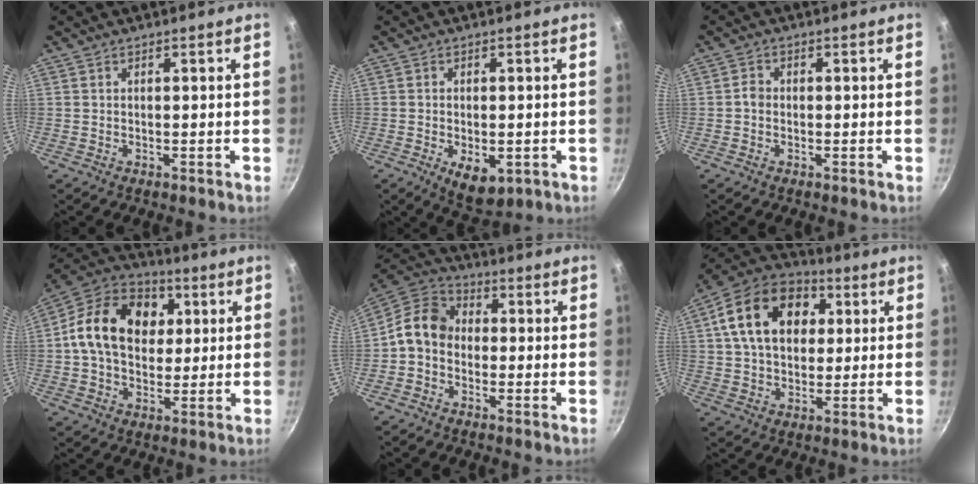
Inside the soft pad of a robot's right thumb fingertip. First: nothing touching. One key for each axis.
{"total": 7.2, "fx": -2.1, "fy": 4.1, "fz": 5.6, "tx": -0.066, "ty": -0.003, "tz": -0.019}
{"total": 1.8, "fx": -0.4, "fy": 1.5, "fz": 0.9, "tx": -0.013, "ty": 0.011, "tz": -0.009}
{"total": 18.5, "fx": 3.3, "fy": 13.7, "fz": 12.0, "tx": -0.177, "ty": 0.019, "tz": 0.039}
{"total": 9.0, "fx": -1.1, "fy": 7.3, "fz": 5.2, "tx": -0.072, "ty": 0.038, "tz": -0.047}
{"total": 18.0, "fx": 4.6, "fy": 12.7, "fz": 11.8, "tx": -0.182, "ty": 0.020, "tz": 0.063}